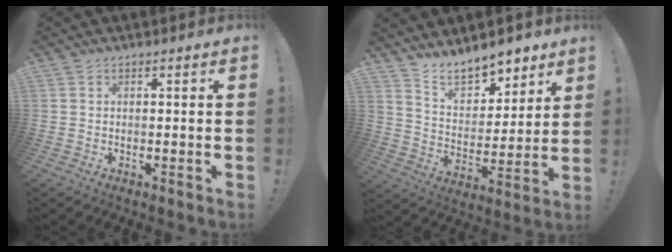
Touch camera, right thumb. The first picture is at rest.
{"total": 12.1, "force": [10.7, 4.7, 3.2], "torque": [-0.066, -0.080, 0.203]}